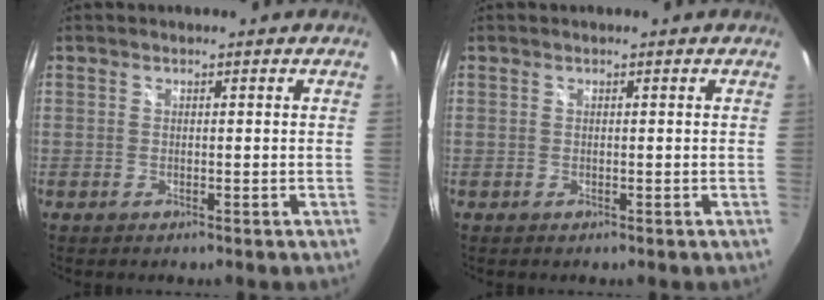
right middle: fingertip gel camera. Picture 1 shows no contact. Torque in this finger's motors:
{"motor_torque": [0.05, -0.15, -0.04, 0.01]}